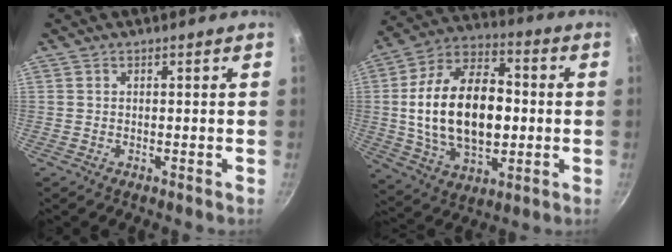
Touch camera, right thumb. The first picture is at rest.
{"total": 22.7, "force": [-0.2, 13.9, 18.0], "torque": [-0.293, 0.021, -0.003]}